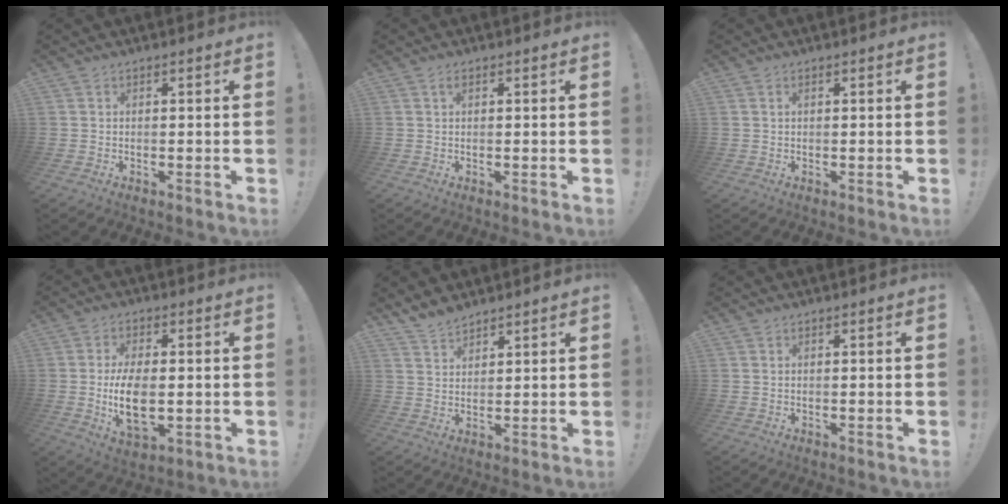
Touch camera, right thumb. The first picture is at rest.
{"total": 1.0, "force": [0.3, 0.4, 0.9], "torque": [-0.020, 0.003, 0.004]}
{"total": 0.7, "force": [0.4, 0.3, 0.6], "torque": [-0.012, 0.002, 0.007]}
{"total": 11.4, "force": [-1.0, 6.1, 9.6], "torque": [-0.183, -0.014, -0.021]}
{"total": 4.9, "force": [4.5, 1.6, 1.4], "torque": [-0.037, -0.024, 0.088]}
{"total": 0.0}